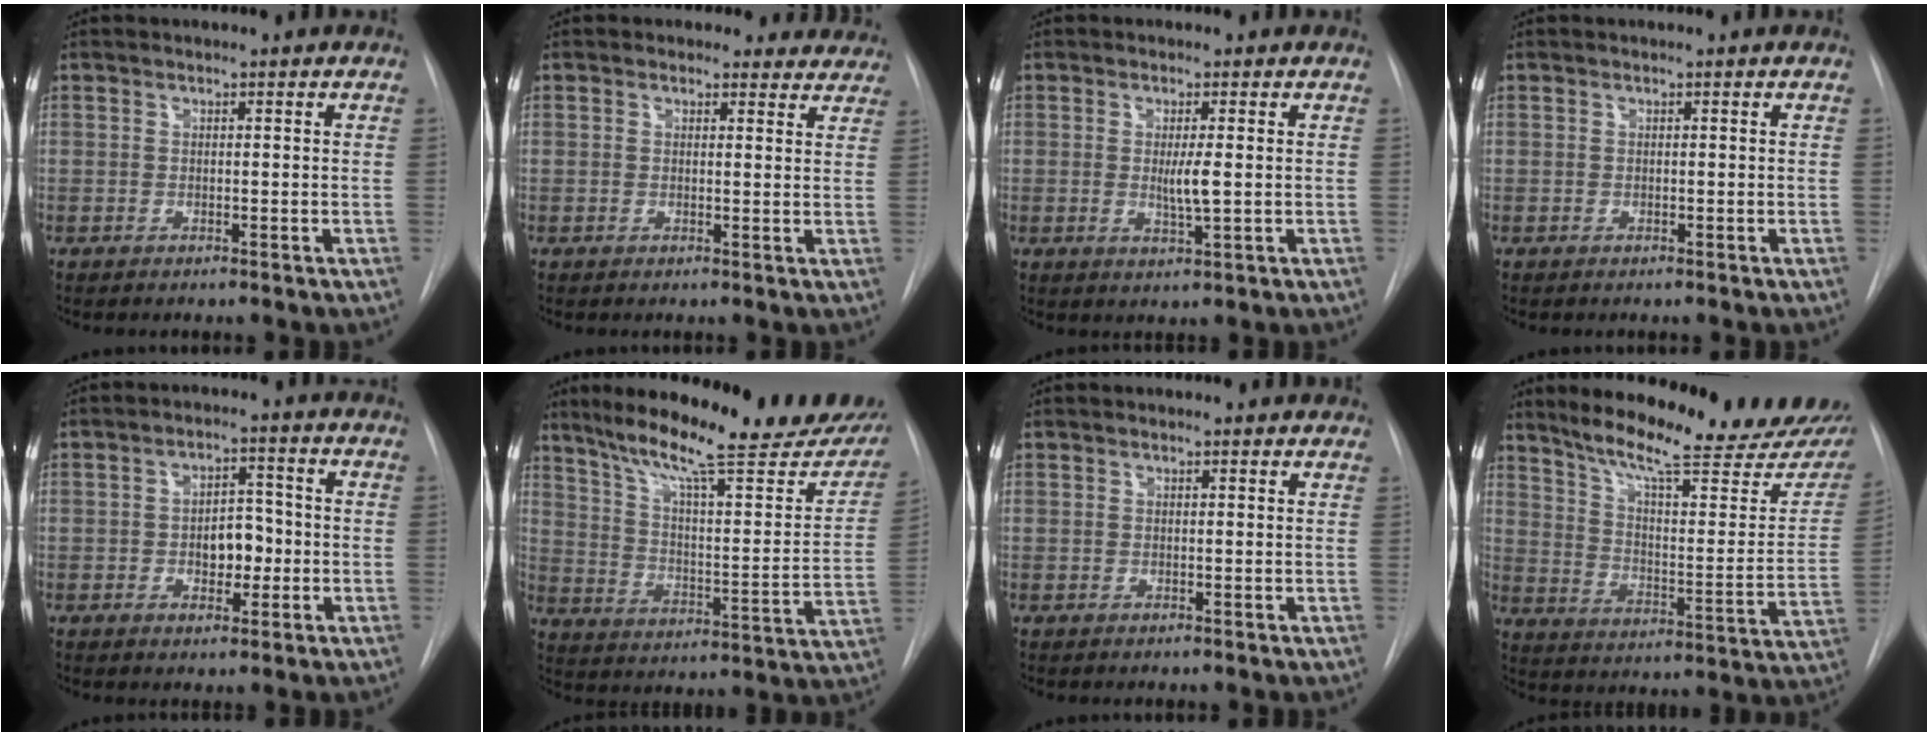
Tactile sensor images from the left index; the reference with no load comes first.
{"total": 7.0, "force": [6.2, 3.2, 0.4], "torque": [0.030, 0.000, 0.042]}
{"total": 3.3, "force": [0.1, 0.3, 3.3], "torque": [-0.063, -0.006, 0.002]}
{"total": 0.0}
{"total": 5.3, "force": [-0.9, 3.2, 4.2], "torque": [-0.059, 0.014, -0.011]}
{"total": 27.4, "force": [22.0, 4.5, 15.8], "torque": [-0.238, -0.031, 0.297]}
{"total": 1.9, "force": [1.8, 0.5, 0.5], "torque": [-0.015, 0.009, 0.015]}
{"total": 24.1, "force": [20.5, 3.0, 12.4], "torque": [-0.183, -0.060, 0.275]}